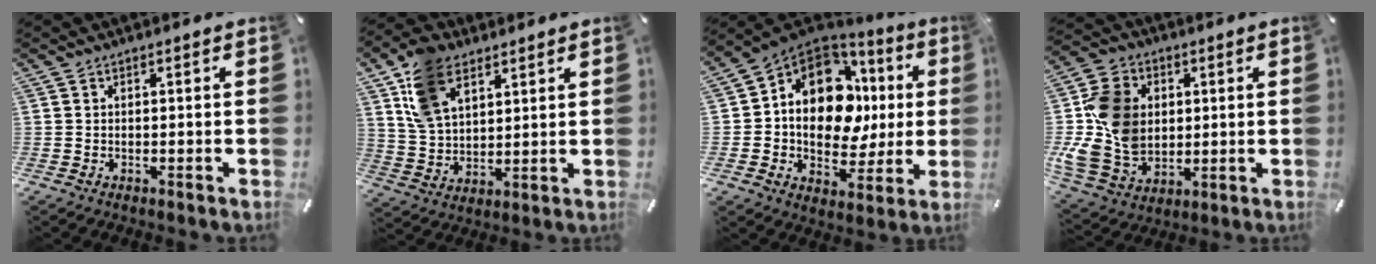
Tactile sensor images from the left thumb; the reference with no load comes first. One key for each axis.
{"total": 11.5, "fx": 6.3, "fy": 7.4, "fz": 6.2, "tx": -0.146, "ty": -0.008, "tz": 0.120}
{"total": 16.5, "fx": 2.2, "fy": 12.1, "fz": 11.0, "tx": -0.193, "ty": -0.016, "tz": 0.038}
{"total": 15.4, "fx": 1.4, "fy": 12.9, "fz": 8.3, "tx": -0.185, "ty": 0.007, "tz": 0.030}